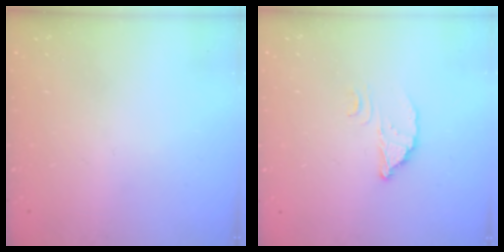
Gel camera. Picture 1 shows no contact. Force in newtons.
{"total": 3.3, "press": 3.2, "slide": 0.3}